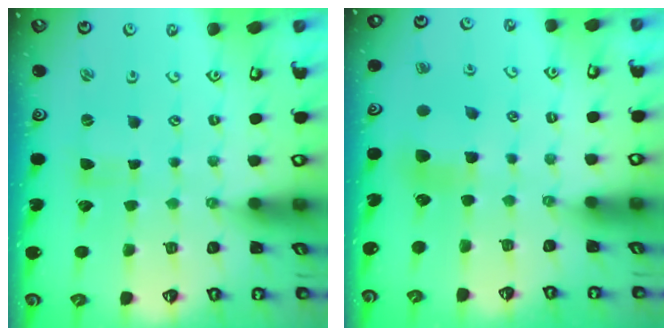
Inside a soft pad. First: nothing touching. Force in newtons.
{"total": 6.3, "press": 6.3, "slide": 0.2}